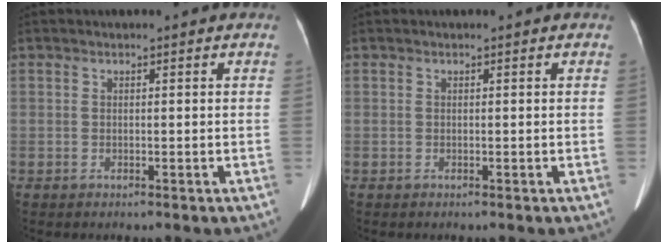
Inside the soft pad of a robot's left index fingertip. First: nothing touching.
{"total": 0.0}